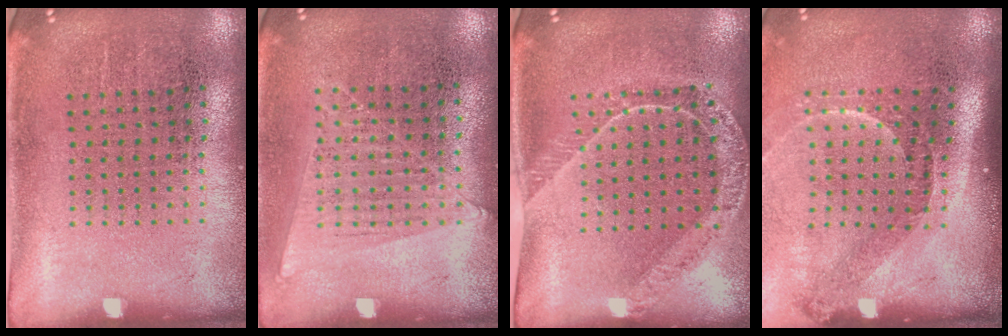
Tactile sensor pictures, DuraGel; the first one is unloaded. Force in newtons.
{"total": 1.0, "press": 0.9, "slide": 0.4}
{"total": 1.3, "press": 1.3, "slide": 0.2}
{"total": 2.2, "press": 1.5, "slide": 1.5}